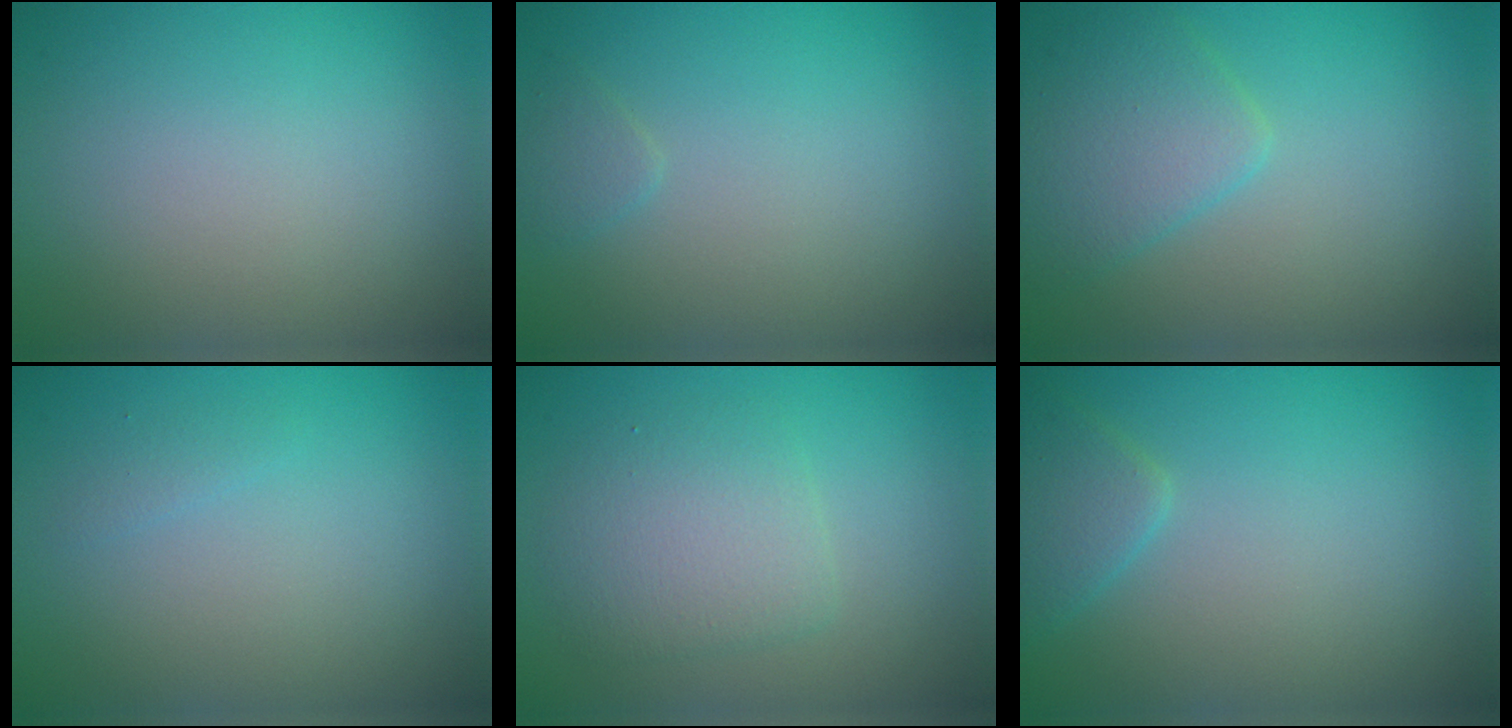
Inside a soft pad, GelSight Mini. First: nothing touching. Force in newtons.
{"total": 0.9, "press": 0.9, "slide": 0.1}
{"total": 3.8, "press": 3.8, "slide": 0.2}
{"total": 0.6, "press": 0.6, "slide": 0.0}
{"total": 3.4, "press": 3.4, "slide": 0.1}
{"total": 2.3, "press": 2.3, "slide": 0.1}